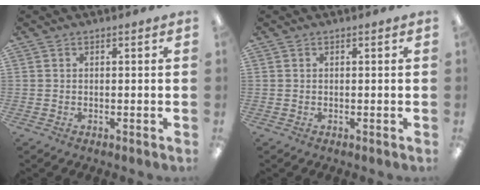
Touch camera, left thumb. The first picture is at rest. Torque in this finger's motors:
{"motor_torque": [0.00, 0.00, 0.04, -0.11, 0.00]}